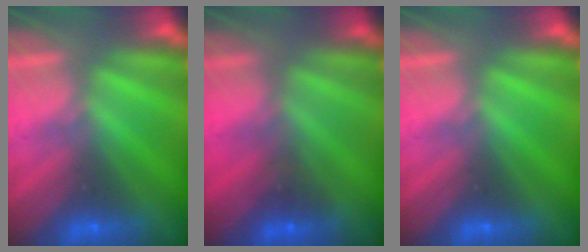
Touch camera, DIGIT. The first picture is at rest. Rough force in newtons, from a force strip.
{"total": 1.2}
{"total": 0.0}